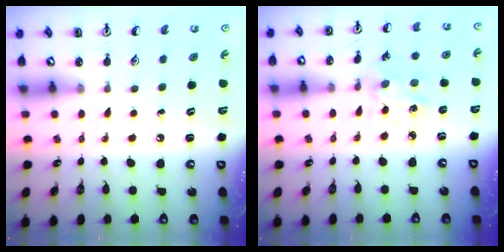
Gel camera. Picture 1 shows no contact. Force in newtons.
{"total": 2.0, "press": 1.9, "slide": 0.4}